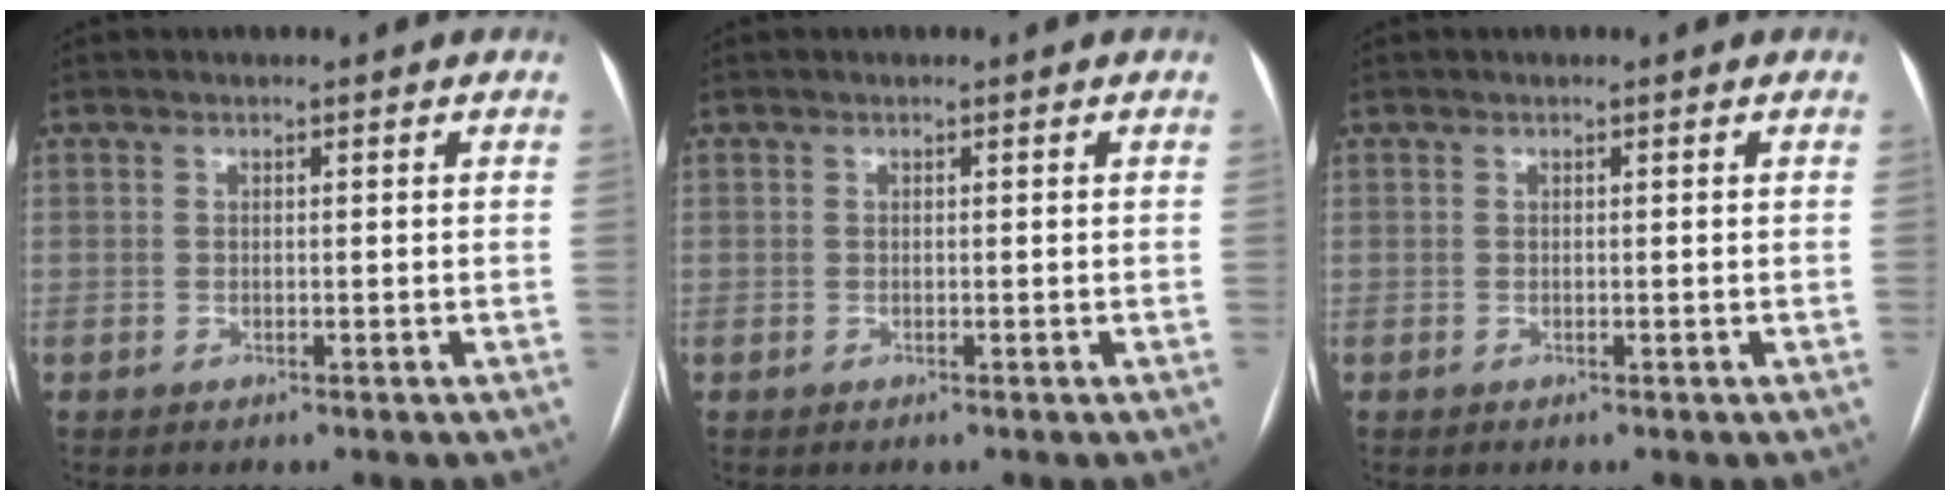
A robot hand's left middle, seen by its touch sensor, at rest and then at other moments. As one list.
[{"total": 0.0}, {"total": 0.0}]